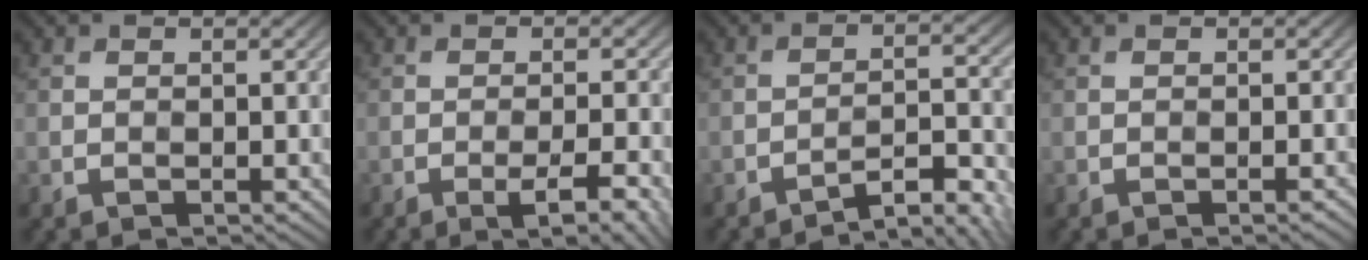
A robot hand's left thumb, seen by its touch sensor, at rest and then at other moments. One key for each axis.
{"total": 6.0, "fx": -3.1, "fy": 1.3, "fz": 5.0, "tx": -0.075, "ty": 0.005, "tz": -0.038}
{"total": 5.9, "fx": -4.7, "fy": 1.1, "fz": 3.4, "tx": -0.047, "ty": 0.014, "tz": -0.076}
{"total": 0.6, "fx": -0.5, "fy": 0.0, "fz": 0.4, "tx": -0.006, "ty": 0.002, "tz": -0.009}